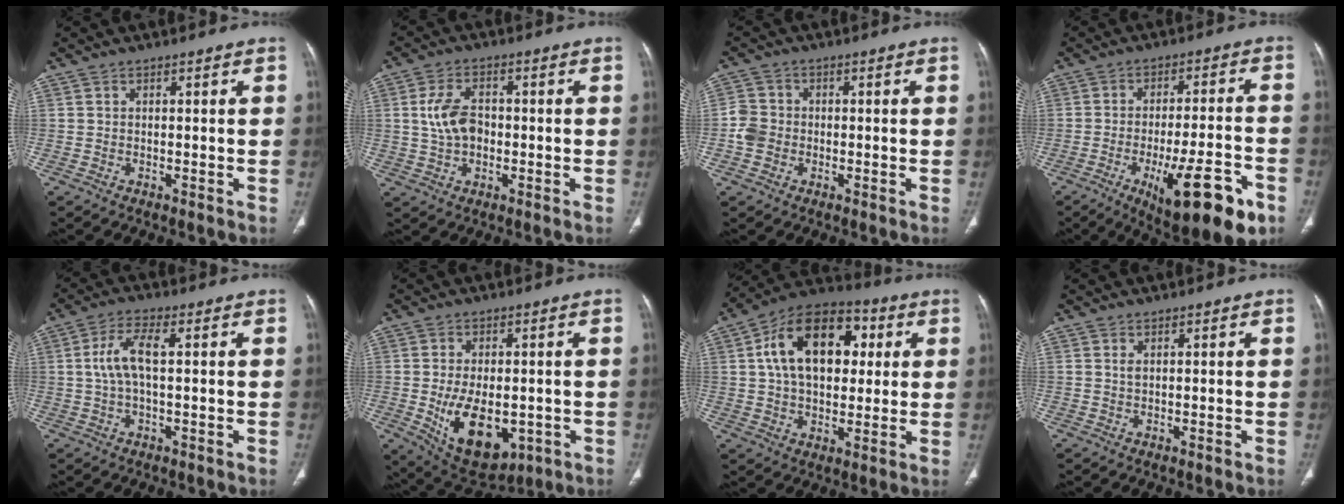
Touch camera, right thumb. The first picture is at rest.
{"total": 7.2, "force": [0.1, 4.7, 5.4], "torque": [-0.098, 0.008, 0.000]}
{"total": 4.4, "force": [-0.9, 3.9, 1.8], "torque": [-0.026, 0.009, -0.024]}
{"total": 18.1, "force": [-8.5, 5.3, 15.1], "torque": [-0.185, 0.028, -0.112]}
{"total": 6.5, "force": [0.8, 2.4, 6.0], "torque": [-0.138, 0.017, 0.016]}
{"total": 13.8, "force": [-3.1, 8.0, 10.8], "torque": [-0.157, -0.006, -0.023]}
{"total": 19.1, "force": [4.4, 12.1, 14.1], "torque": [-0.198, 0.008, 0.065]}
{"total": 0.7, "force": [0.3, 0.3, 0.5], "torque": [-0.012, -0.001, 0.007]}